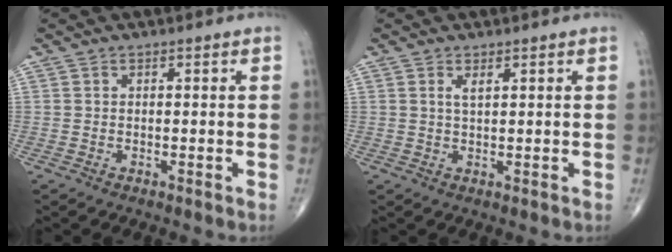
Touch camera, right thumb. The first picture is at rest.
{"total": 1.6, "force": [0.8, 0.5, 1.3], "torque": [-0.026, -0.002, 0.017]}